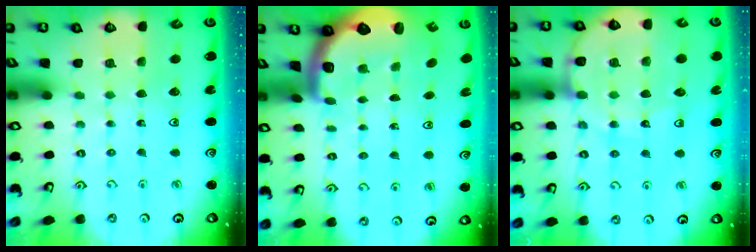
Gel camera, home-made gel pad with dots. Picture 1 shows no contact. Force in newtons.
{"total": 2.9, "press": 2.6, "slide": 1.4}
{"total": 12.7, "press": 12.3, "slide": 3.3}